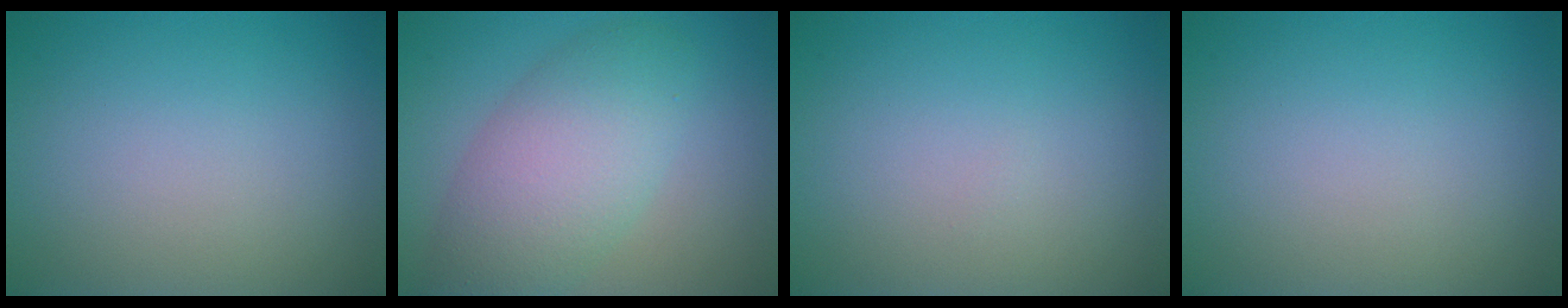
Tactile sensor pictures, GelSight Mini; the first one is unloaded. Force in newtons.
{"total": 6.6, "press": 6.6, "slide": 0.4}
{"total": 0.0}
{"total": 0.0}